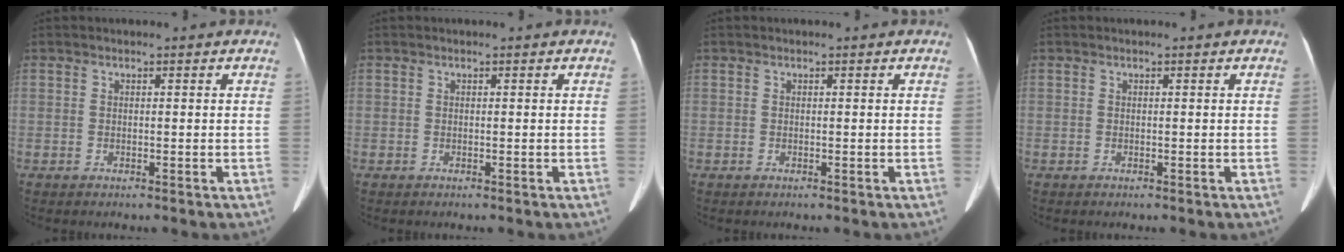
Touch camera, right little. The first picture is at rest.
{"total": 0.0}
{"total": 0.0}
{"total": 0.0}